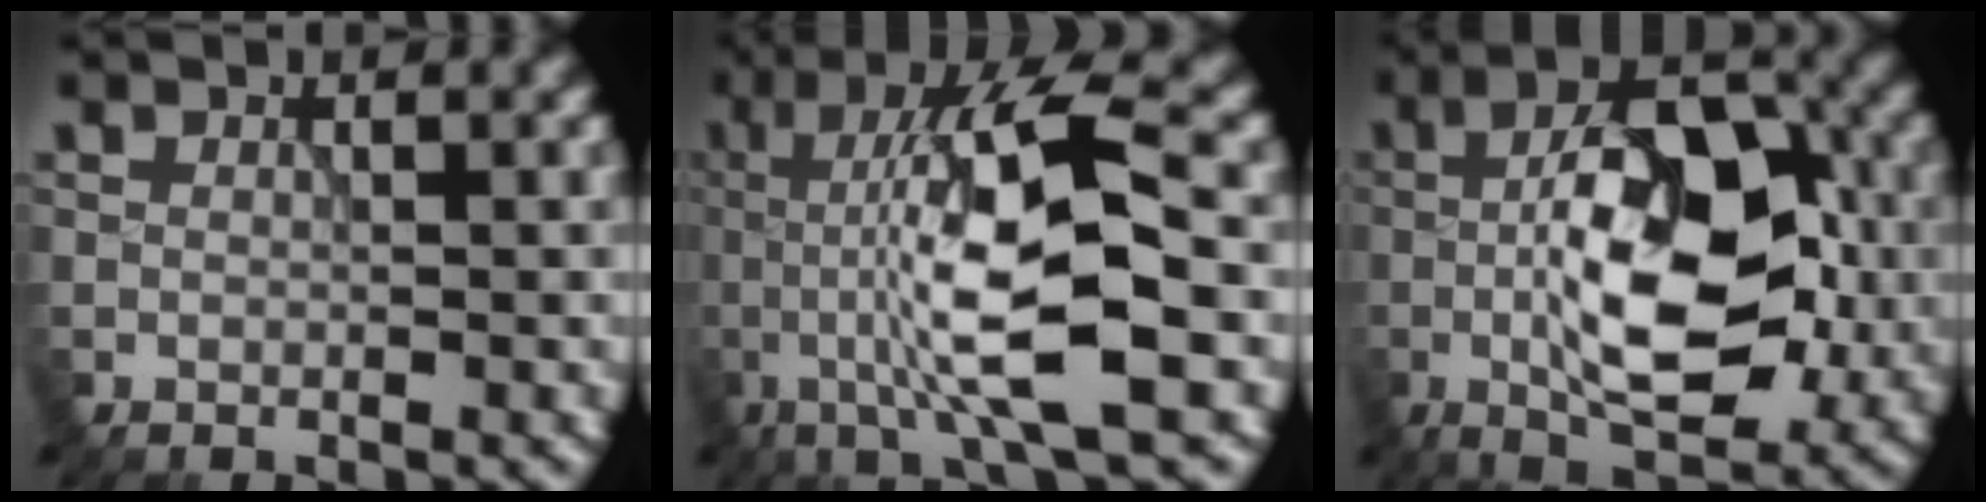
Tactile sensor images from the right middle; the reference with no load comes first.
{"total": 10.9, "force": [-1.4, 2.3, 10.6], "torque": [-0.186, 0.012, -0.028]}
{"total": 11.7, "force": [-1.5, 5.4, 10.3], "torque": [-0.174, 0.012, -0.033]}